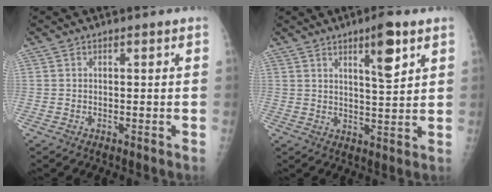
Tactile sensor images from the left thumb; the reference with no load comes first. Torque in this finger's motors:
{"motor_torque": [0.00, 0.10, -0.19, 0.01, 0.07]}